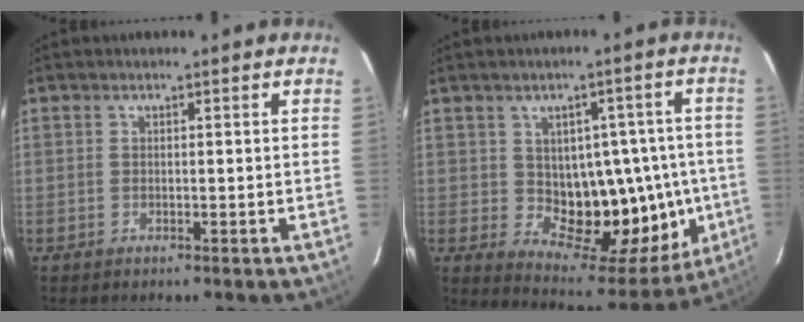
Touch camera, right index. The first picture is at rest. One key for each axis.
{"total": 15.6, "fx": -1.0, "fy": 8.8, "fz": 12.8, "tx": -0.147, "ty": 0.024, "tz": 0.016}